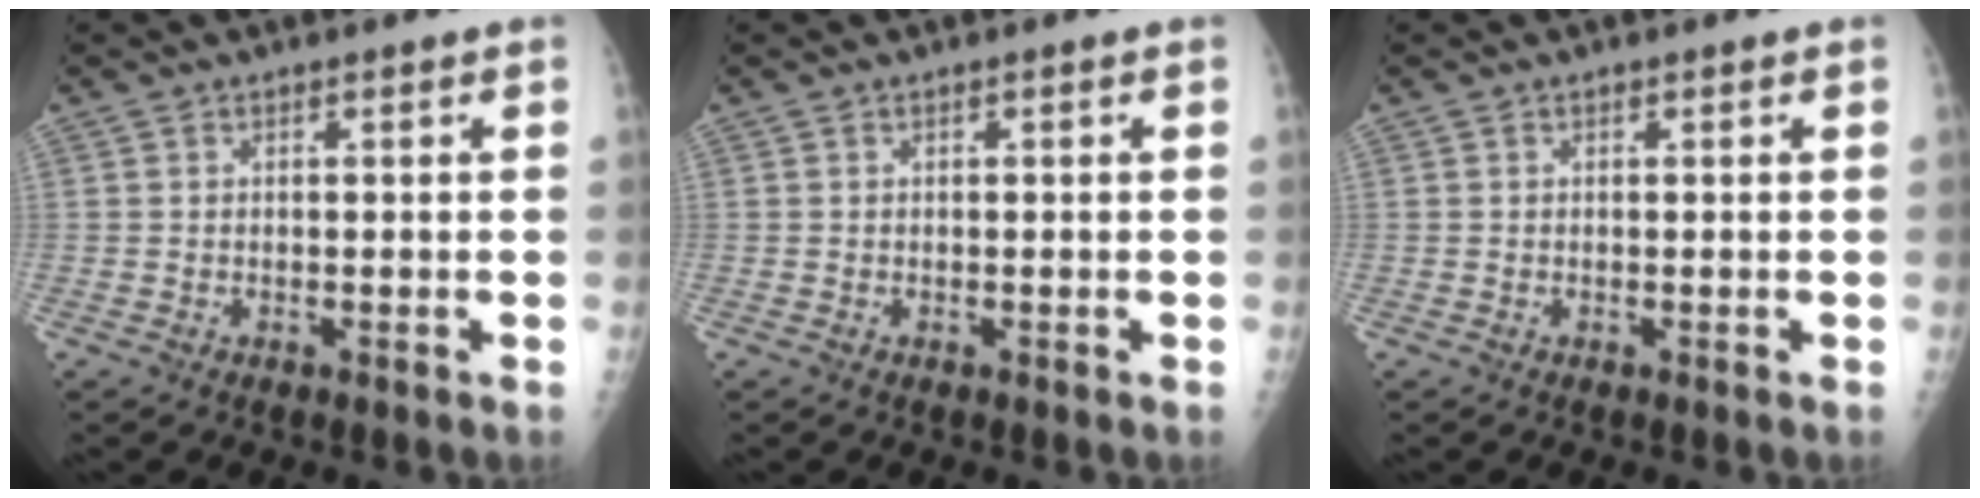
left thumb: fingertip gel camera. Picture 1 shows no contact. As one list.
[{"total": 0.0}, {"total": 0.0}]